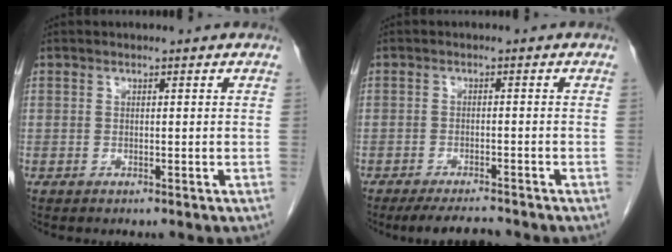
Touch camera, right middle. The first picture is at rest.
{"total": 5.0, "force": [-4.6, 0.5, 1.9], "torque": [-0.031, -0.015, -0.076]}